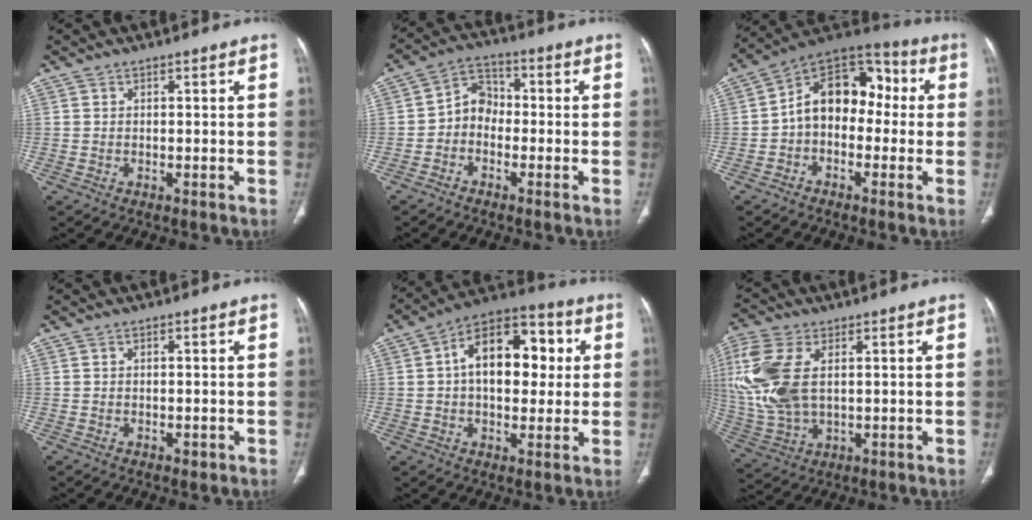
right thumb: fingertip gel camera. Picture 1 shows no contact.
{"total": 7.2, "force": [-1.9, 5.6, 4.0], "torque": [-0.046, 0.036, -0.053]}
{"total": 14.1, "force": [-0.3, 9.8, 10.2], "torque": [-0.120, 0.051, -0.024]}
{"total": 1.0, "force": [-0.3, 0.6, 0.7], "torque": [-0.008, -0.001, -0.003]}
{"total": 17.0, "force": [2.6, 10.2, 13.3], "torque": [-0.167, 0.025, 0.033]}
{"total": 16.0, "force": [2.8, 9.3, 12.8], "torque": [-0.311, -0.003, 0.063]}